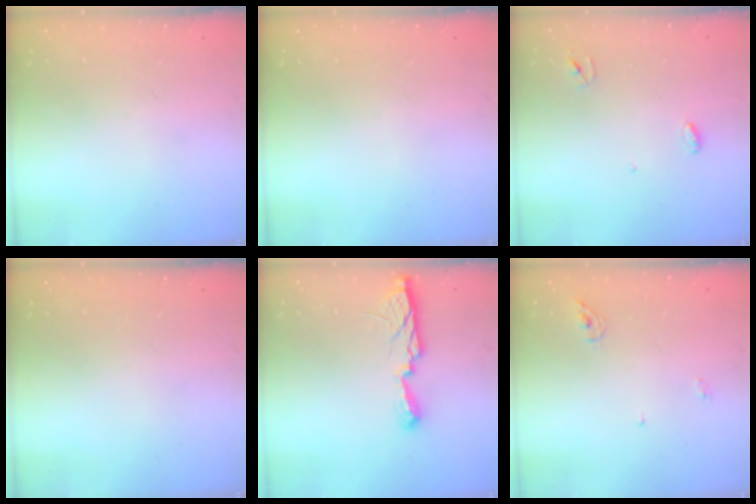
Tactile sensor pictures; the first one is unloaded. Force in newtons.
{"total": 0.0}
{"total": 3.3, "press": 3.3, "slide": 0.3}
{"total": 0.0}
{"total": 9.7, "press": 9.7, "slide": 0.9}
{"total": 4.3, "press": 4.3, "slide": 0.1}